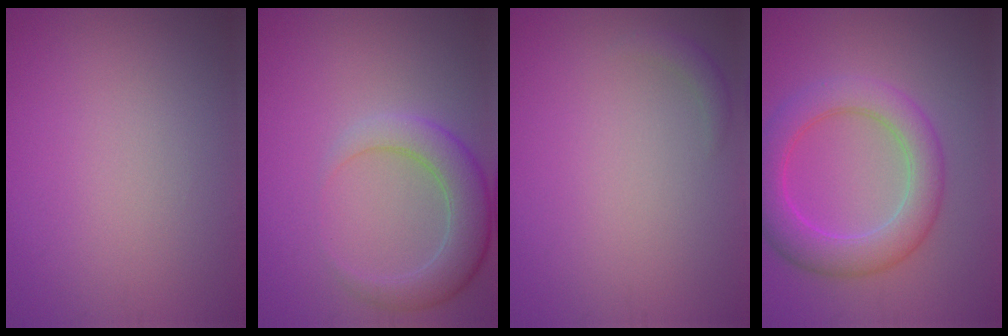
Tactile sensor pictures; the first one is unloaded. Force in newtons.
{"total": 4.5, "press": 4.5, "slide": 0.5}
{"total": 1.0, "press": 1.0, "slide": 0.0}
{"total": 5.7, "press": 5.7, "slide": 0.1}